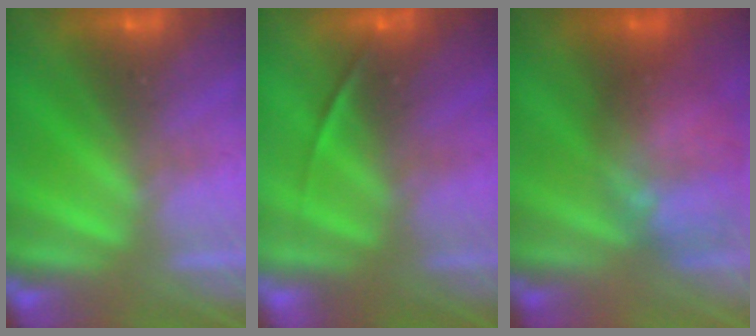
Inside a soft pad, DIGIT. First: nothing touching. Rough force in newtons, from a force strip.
{"total": 1.9}
{"total": 8.2}